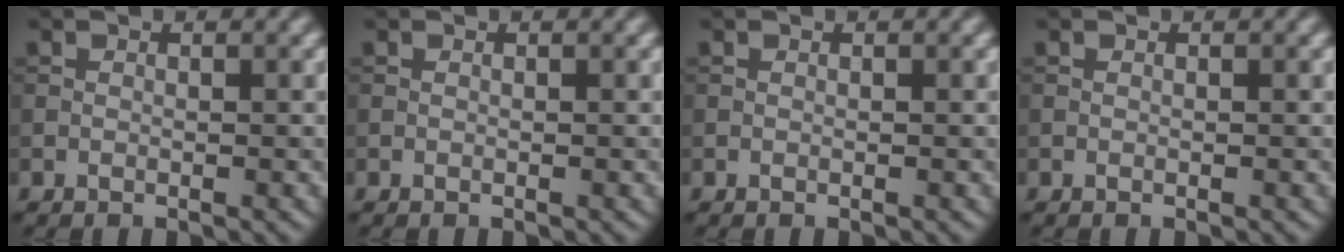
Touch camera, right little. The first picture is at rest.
{"total": 0.0}
{"total": 0.0}
{"total": 0.0}